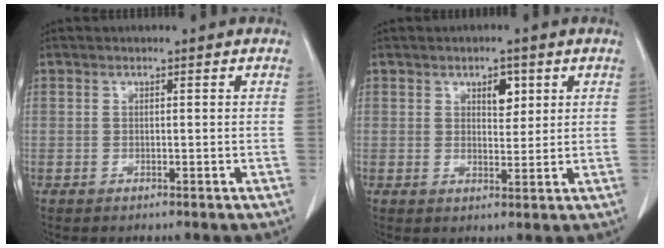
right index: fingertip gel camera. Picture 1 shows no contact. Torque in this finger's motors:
{"motor_torque": [0.13, 0.06, 0.04, 0.01]}